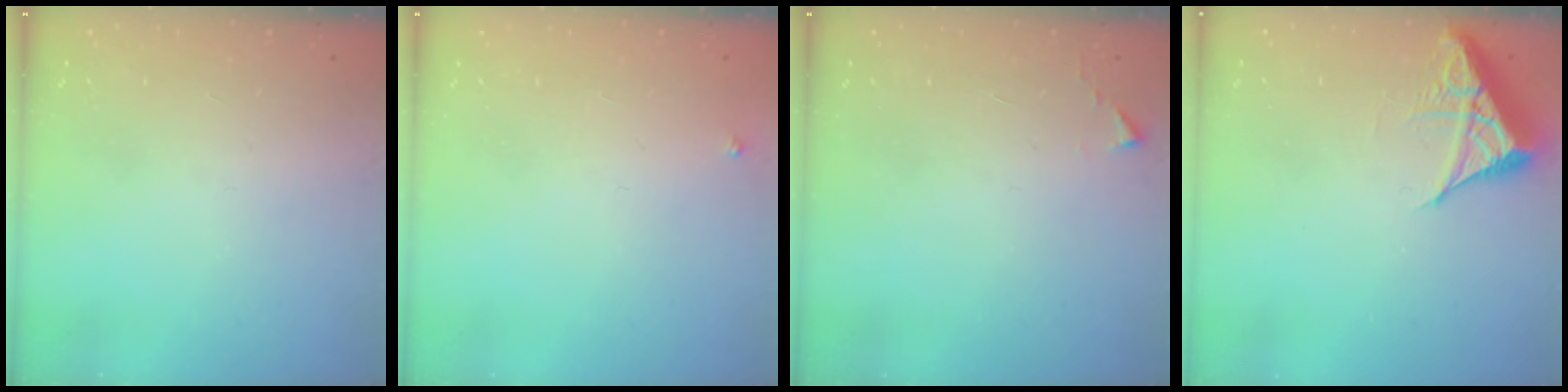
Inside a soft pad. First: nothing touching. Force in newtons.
{"total": 2.7, "press": 2.7, "slide": 0.3}
{"total": 2.7, "press": 2.7, "slide": 0.5}
{"total": 6.9, "press": 6.8, "slide": 0.6}